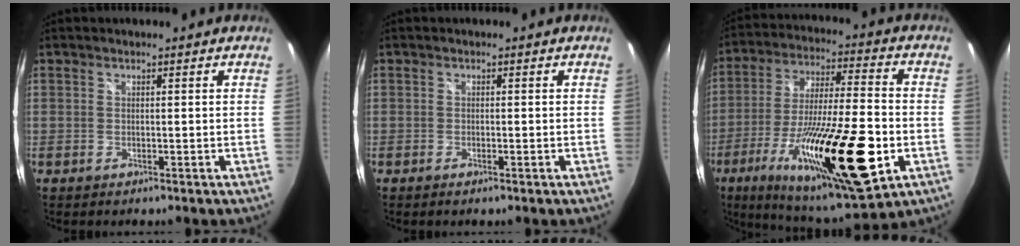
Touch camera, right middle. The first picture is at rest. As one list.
[{"total": 0.7, "force": [-0.5, -0.1, 0.6], "torque": [-0.008, 0.000, -0.010]}, {"total": 28.1, "force": [-10.2, 6.9, 25.3], "torque": [-0.446, -0.050, -0.161]}]